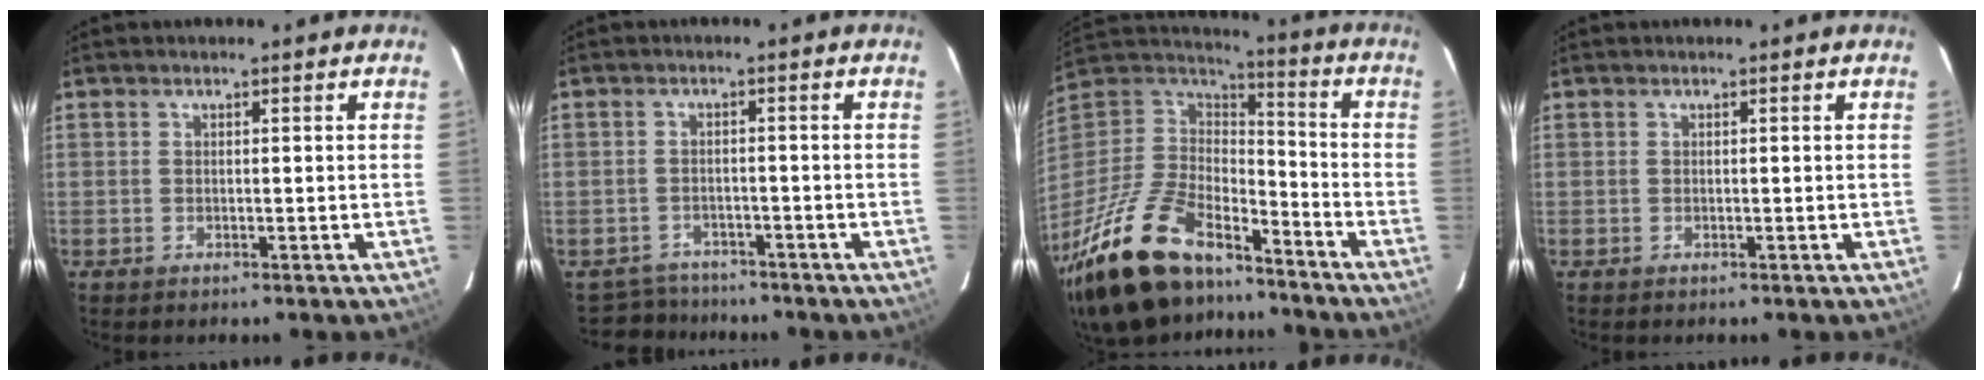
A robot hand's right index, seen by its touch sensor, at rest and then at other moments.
{"total": 5.7, "force": [-5.0, 2.6, 0.0], "torque": [-0.015, 0.010, -0.082]}
{"total": 28.9, "force": [-20.9, 12.2, 15.9], "torque": [-0.338, -0.017, -0.354]}
{"total": 0.0}